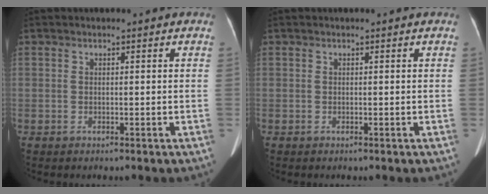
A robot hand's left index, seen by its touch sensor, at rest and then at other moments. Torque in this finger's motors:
{"motor_torque": [0.00, 0.00, 0.00, 0.00]}